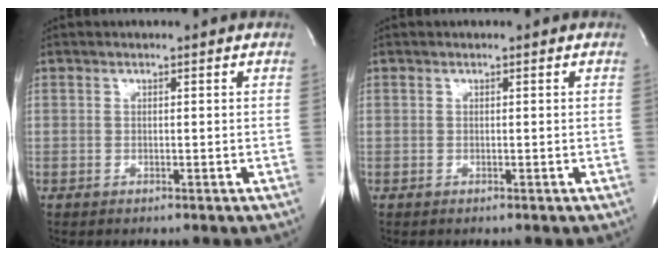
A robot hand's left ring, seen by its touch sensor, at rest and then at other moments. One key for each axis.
{"total": 0.0}